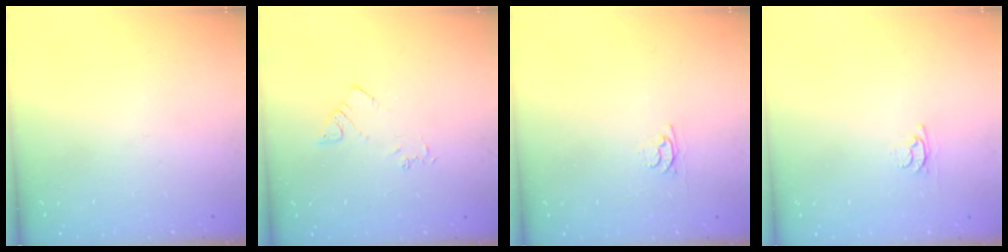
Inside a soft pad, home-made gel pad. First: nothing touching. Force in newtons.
{"total": 2.3, "press": 2.3, "slide": 0.3}
{"total": 3.1, "press": 3.0, "slide": 0.4}
{"total": 3.3, "press": 3.3, "slide": 0.5}